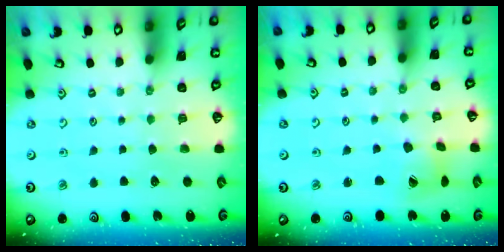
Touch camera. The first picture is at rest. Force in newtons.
{"total": 9.0, "press": 8.9, "slide": 0.8}